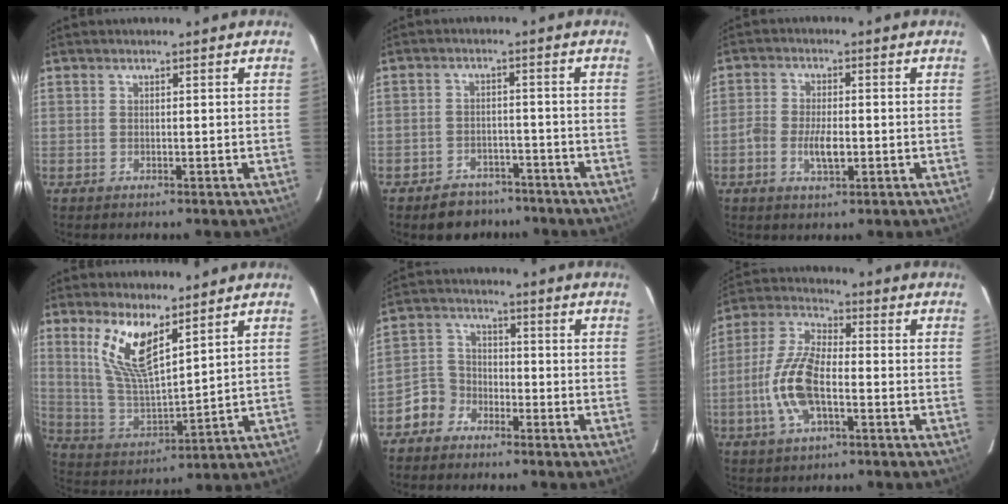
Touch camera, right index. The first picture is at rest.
{"total": 7.8, "force": [-6.3, 4.4, 1.5], "torque": [-0.048, 0.018, -0.081]}
{"total": 5.4, "force": [-1.7, 2.4, 4.6], "torque": [-0.098, 0.000, -0.032]}
{"total": 11.7, "force": [6.8, 3.5, 8.9], "torque": [-0.182, -0.002, 0.144]}
{"total": 5.6, "force": [-3.9, 4.1, 0.6], "torque": [-0.016, 0.025, -0.083]}
{"total": 12.1, "force": [-3.2, 5.1, 10.5], "torque": [-0.229, 0.005, -0.066]}